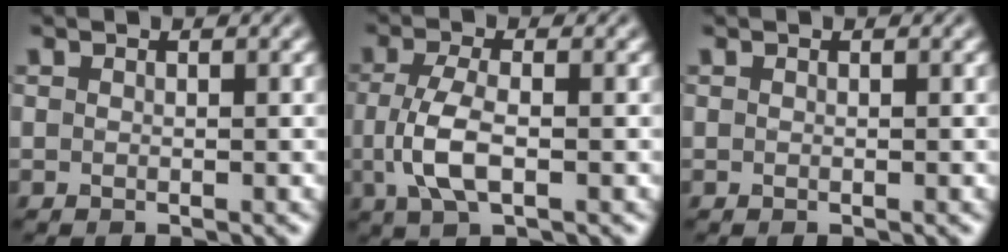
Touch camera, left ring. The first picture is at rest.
{"total": 4.1, "force": [-0.6, 1.7, 3.7], "torque": [-0.091, -0.003, -0.015]}
{"total": 0.0}